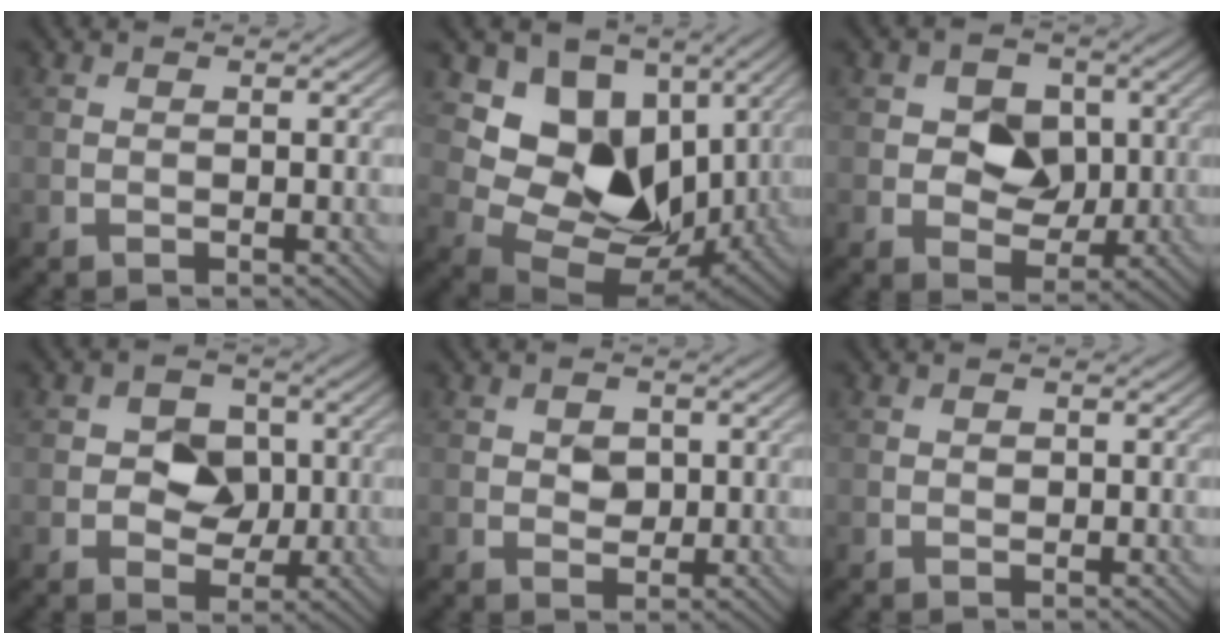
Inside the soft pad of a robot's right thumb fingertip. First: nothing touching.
{"total": 12.1, "force": [2.6, 9.0, 7.6], "torque": [-0.141, -0.012, 0.043]}
{"total": 5.9, "force": [0.5, 4.7, 3.5], "torque": [-0.061, -0.005, 0.000]}
{"total": 4.9, "force": [-0.2, 4.0, 2.9], "torque": [-0.043, -0.002, -0.016]}
{"total": 2.1, "force": [0.4, 1.7, 1.3], "torque": [-0.026, -0.004, 0.003]}
{"total": 0.5, "force": [0.1, 0.4, 0.3], "torque": [-0.001, -0.003, 0.000]}